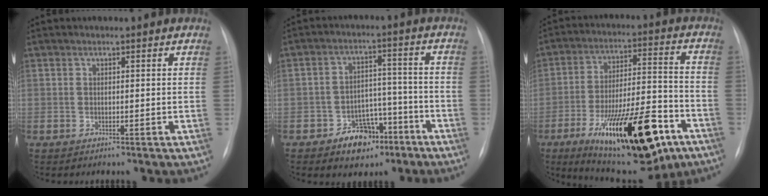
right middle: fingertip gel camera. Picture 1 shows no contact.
{"total": 7.6, "force": [-4.6, 4.9, 3.6], "torque": [-0.048, 0.027, -0.066]}
{"total": 23.9, "force": [-11.7, 6.4, 19.8], "torque": [-0.281, -0.009, -0.171]}